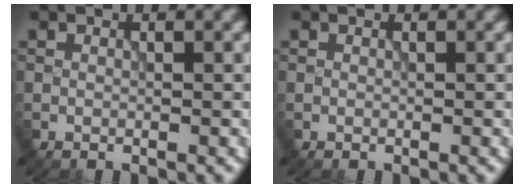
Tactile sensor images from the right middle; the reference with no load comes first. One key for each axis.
{"total": 0.0}